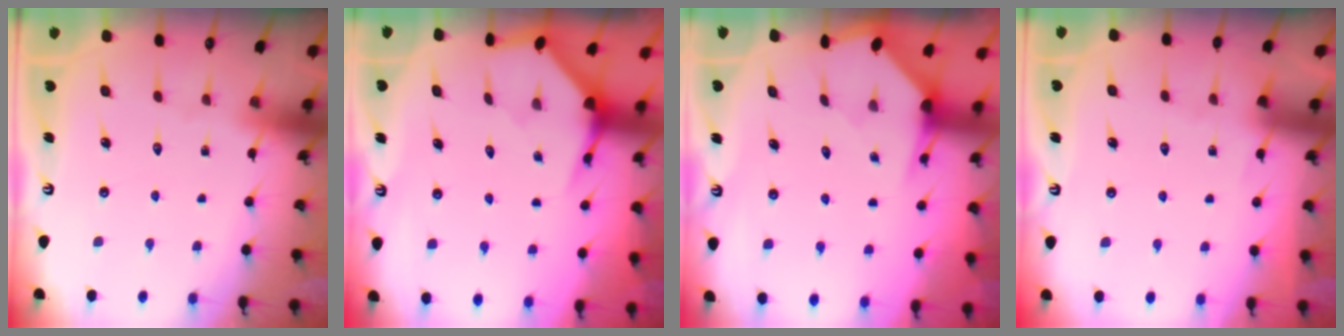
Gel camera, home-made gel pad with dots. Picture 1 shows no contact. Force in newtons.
{"total": 3.9, "press": 3.9, "slide": 0.2}
{"total": 3.2, "press": 3.2, "slide": 0.3}
{"total": 2.5, "press": 2.4, "slide": 0.4}